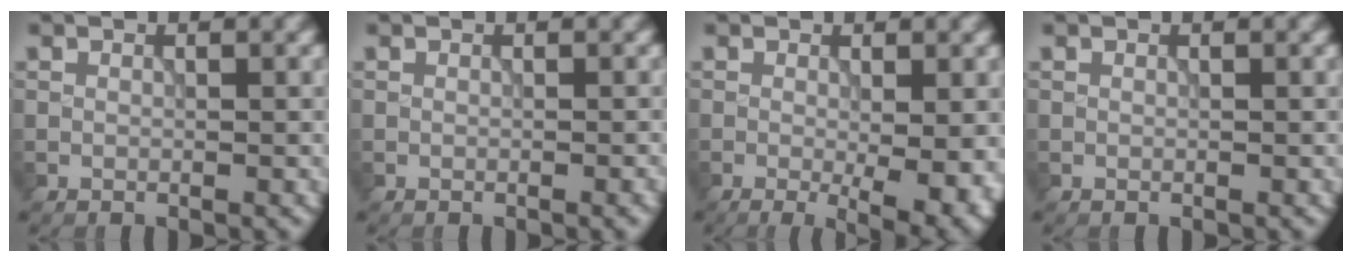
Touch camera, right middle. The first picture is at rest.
{"total": 0.6, "force": [-0.3, 0.1, 0.6], "torque": [-0.005, 0.001, -0.004]}
{"total": 5.6, "force": [-1.4, 1.5, 5.3], "torque": [-0.071, -0.019, -0.015]}
{"total": 0.0}